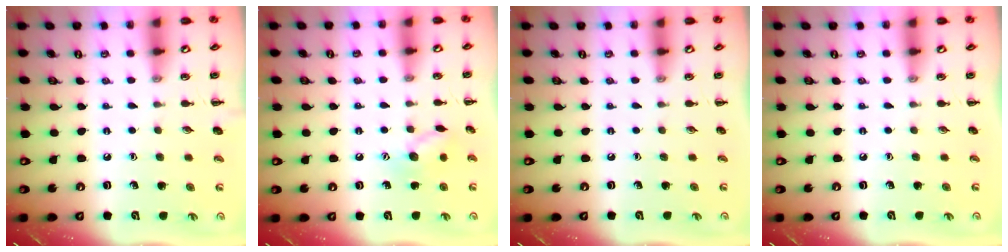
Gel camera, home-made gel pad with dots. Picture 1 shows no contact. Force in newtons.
{"total": 8.8, "press": 8.8, "slide": 0.4}
{"total": 0.0}
{"total": 0.0}